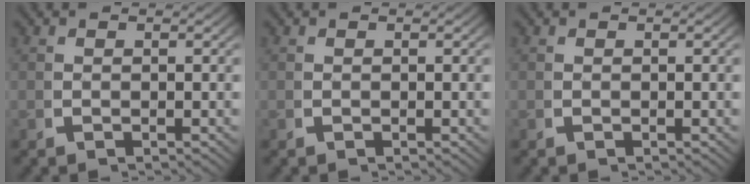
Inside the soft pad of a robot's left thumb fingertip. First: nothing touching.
{"total": 0.0}
{"total": 0.0}